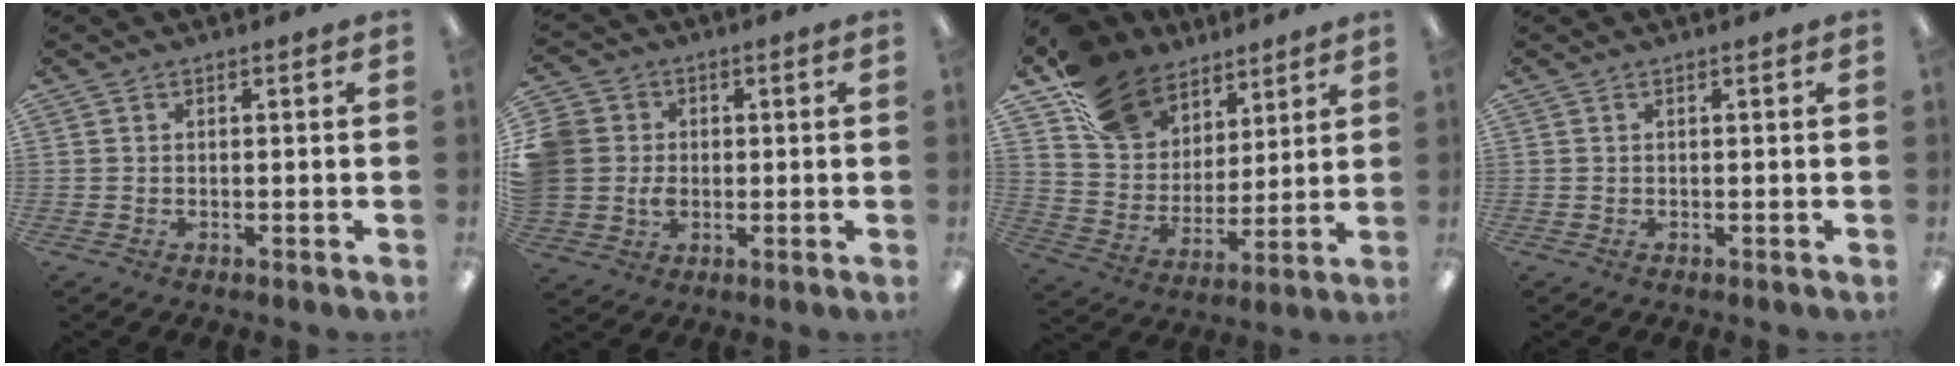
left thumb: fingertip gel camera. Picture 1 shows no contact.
{"total": 8.3, "force": [0.3, 8.0, 2.0], "torque": [-0.065, 0.006, 0.010]}
{"total": 14.8, "force": [10.8, 9.4, 3.9], "torque": [-0.095, -0.066, 0.213]}
{"total": 0.0}